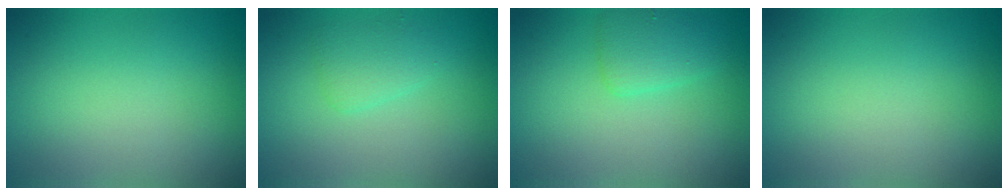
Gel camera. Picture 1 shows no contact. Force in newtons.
{"total": 1.8, "press": 1.8, "slide": 0.1}
{"total": 2.4, "press": 2.4, "slide": 0.0}
{"total": 0.0}